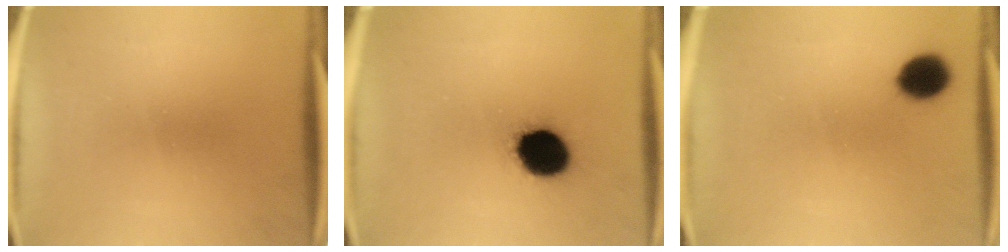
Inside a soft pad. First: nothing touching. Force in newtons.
{"total": 15.2}
{"total": 7.2}